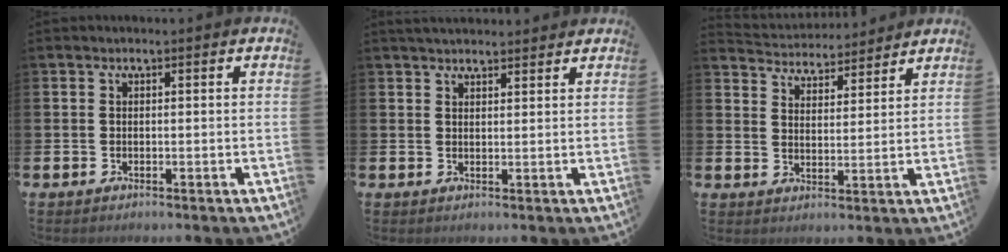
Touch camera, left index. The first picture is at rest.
{"total": 2.7, "force": [2.6, 0.5, 0.3], "torque": [-0.007, -0.008, 0.047]}
{"total": 4.5, "force": [4.4, 0.9, -0.4], "torque": [-0.007, -0.037, 0.075]}